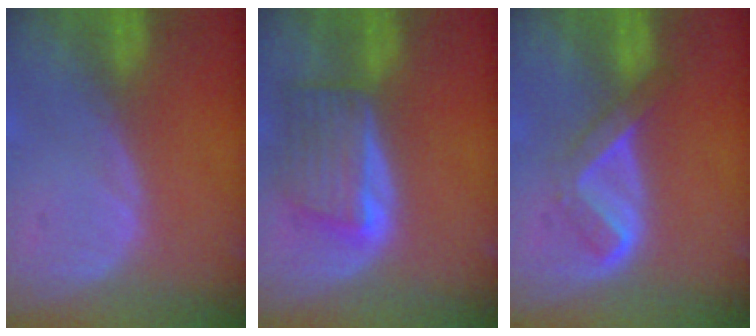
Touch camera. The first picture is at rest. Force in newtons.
{"total": 6.2, "press": 6.2, "slide": 0.4}
{"total": 5.3, "press": 4.4, "slide": 3.0}